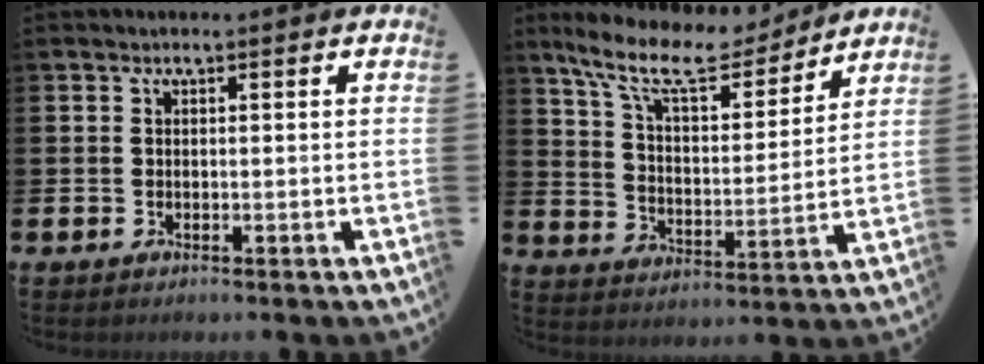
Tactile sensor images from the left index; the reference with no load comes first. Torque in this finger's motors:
{"motor_torque": [1.11, -1.03, 0.59, 0.21]}